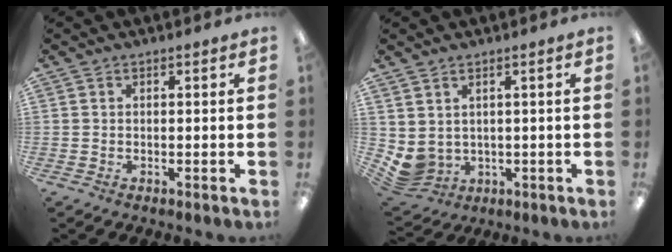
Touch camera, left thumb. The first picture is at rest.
{"total": 3.7, "force": [1.1, 3.2, 1.5], "torque": [-0.055, -0.015, 0.020]}